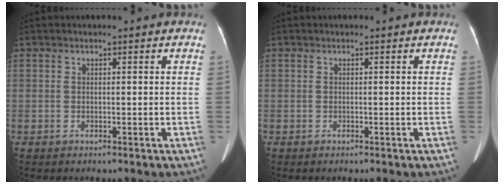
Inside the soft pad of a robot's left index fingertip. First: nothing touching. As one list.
[{"total": 0.0}]